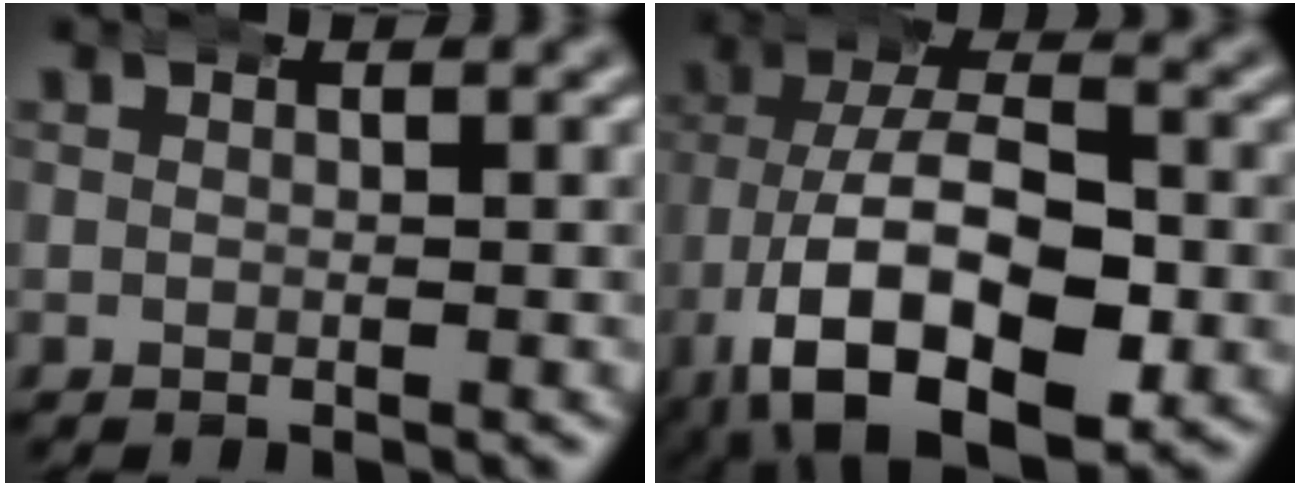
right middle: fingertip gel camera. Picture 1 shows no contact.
{"total": 14.0, "force": [-4.4, 8.8, 10.0], "torque": [-0.214, -0.057, -0.044]}